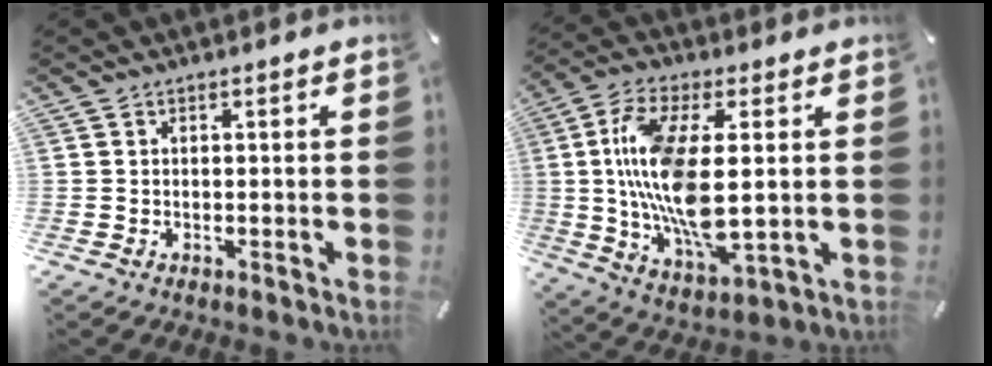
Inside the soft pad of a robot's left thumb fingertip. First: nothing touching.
{"total": 17.6, "force": [1.5, 7.2, 16.0], "torque": [-0.337, -0.019, 0.021]}